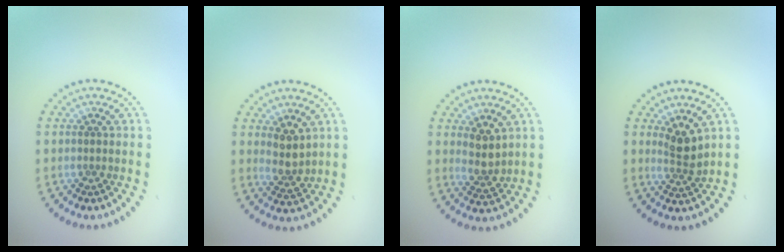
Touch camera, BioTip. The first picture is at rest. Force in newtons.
{"total": 2.3, "press": 2.0, "slide": 1.2}
{"total": 2.3, "press": 2.0, "slide": 1.2}
{"total": 2.4, "press": 1.9, "slide": 1.5}